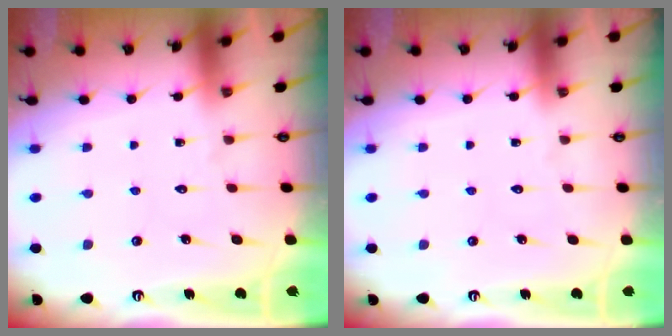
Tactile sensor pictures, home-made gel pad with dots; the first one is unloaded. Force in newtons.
{"total": 0.0}